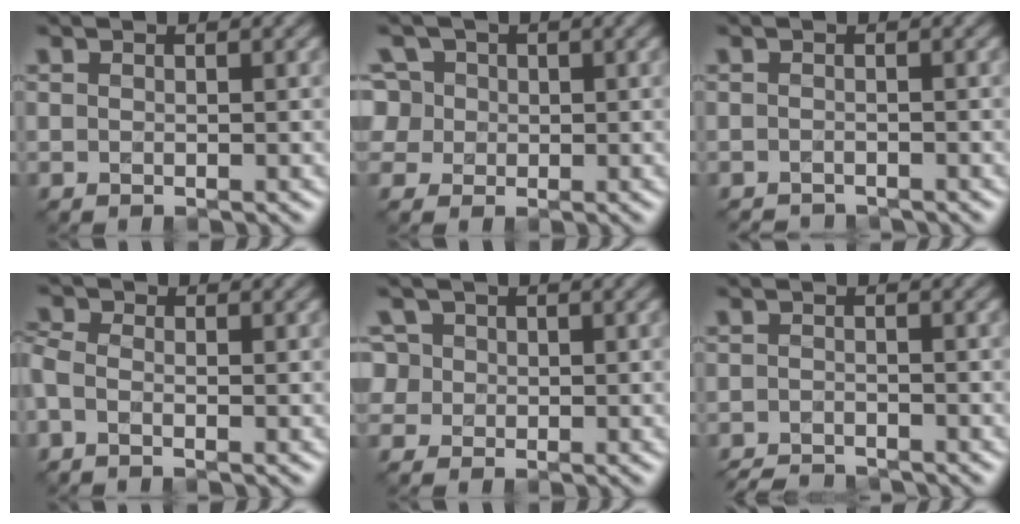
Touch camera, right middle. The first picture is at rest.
{"total": 5.7, "force": [1.9, 4.8, 2.4], "torque": [-0.047, 0.029, 0.009]}
{"total": 1.8, "force": [-1.8, 0.2, 0.2], "torque": [0.001, -0.007, -0.029]}
{"total": 2.3, "force": [-0.6, 1.5, 1.7], "torque": [-0.044, 0.002, -0.026]}
{"total": 4.1, "force": [1.4, 3.4, 1.7], "torque": [-0.031, 0.023, 0.007]}
{"total": 2.8, "force": [-2.6, 0.4, 0.7], "torque": [-0.009, -0.006, -0.052]}